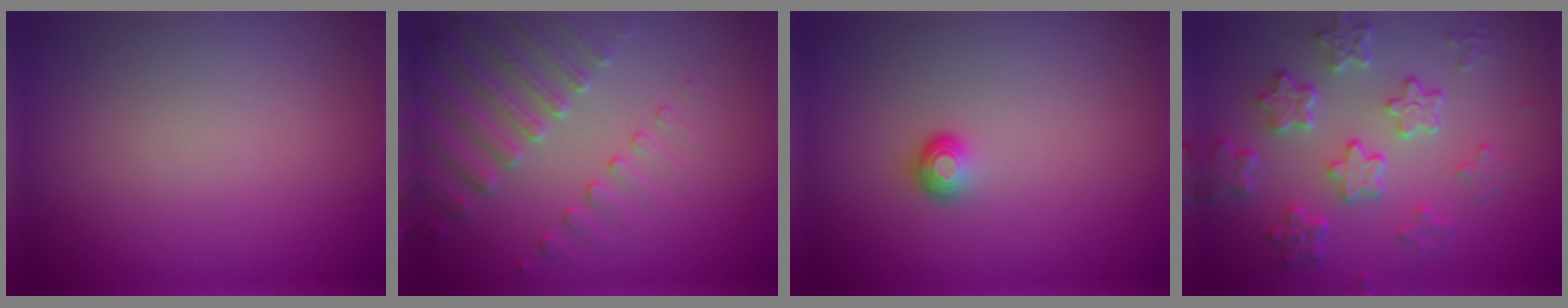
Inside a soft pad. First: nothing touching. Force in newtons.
{"total": 3.8, "press": 3.6, "slide": 1.1}
{"total": 1.2, "press": 1.0, "slide": 0.6}
{"total": 5.7, "press": 4.4, "slide": 3.7}